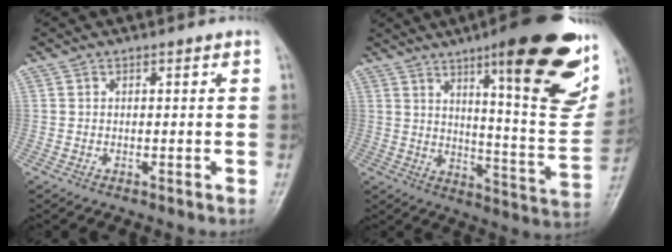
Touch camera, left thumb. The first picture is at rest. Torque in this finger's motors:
{"motor_torque": [1.90, 0.90, 1.91, -0.86, 0.52]}